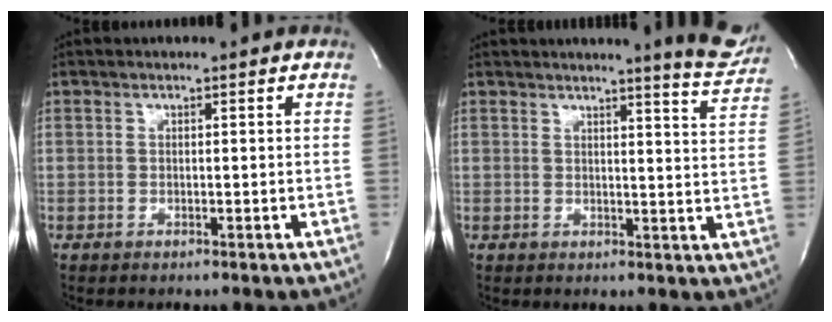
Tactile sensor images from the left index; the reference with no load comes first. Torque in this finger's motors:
{"motor_torque": [0.51, -0.52, 0.13, 0.02]}